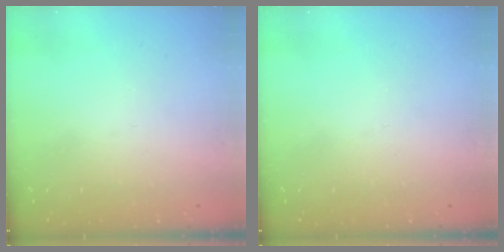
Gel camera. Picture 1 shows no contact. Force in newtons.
{"total": 0.0}